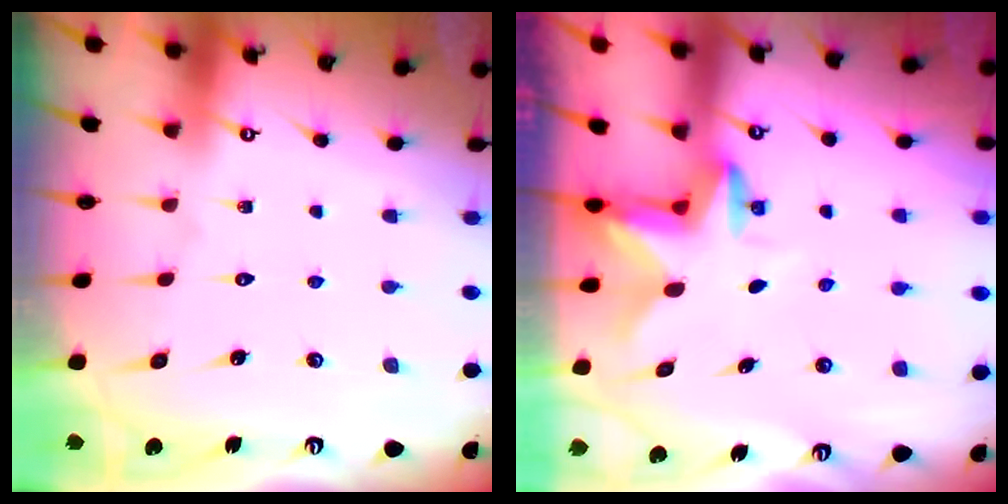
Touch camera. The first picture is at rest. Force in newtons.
{"total": 2.7, "press": 2.7, "slide": 0.5}